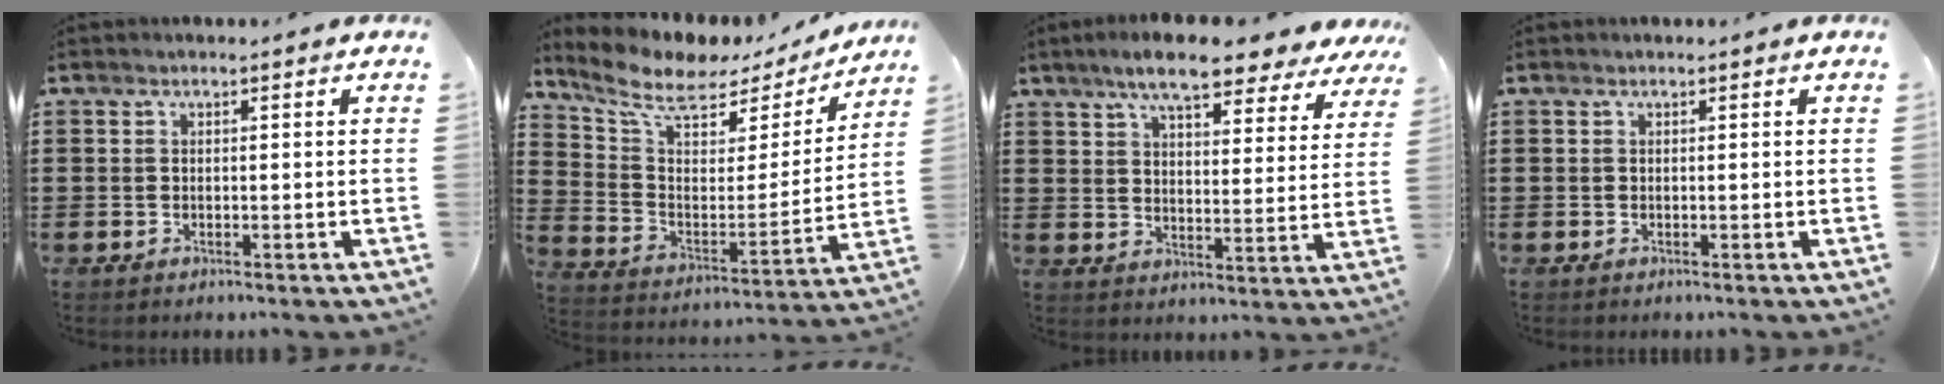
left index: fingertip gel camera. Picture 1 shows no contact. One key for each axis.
{"total": 8.1, "fx": 6.3, "fy": 3.2, "fz": 3.9, "tx": -0.109, "ty": -0.038, "tz": 0.107}
{"total": 8.2, "fx": 7.1, "fy": 1.3, "fz": 4.0, "tx": -0.094, "ty": -0.023, "tz": 0.124}
{"total": 0.0}